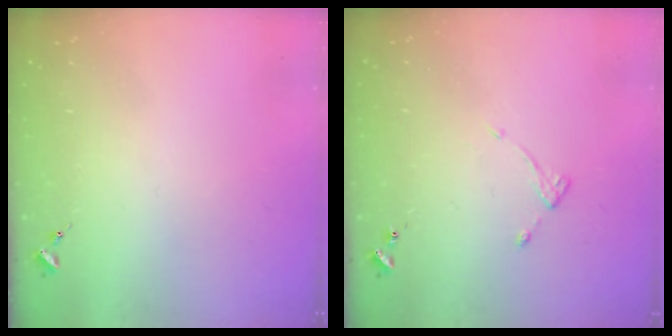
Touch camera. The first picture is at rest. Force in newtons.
{"total": 4.8, "press": 4.7, "slide": 0.5}